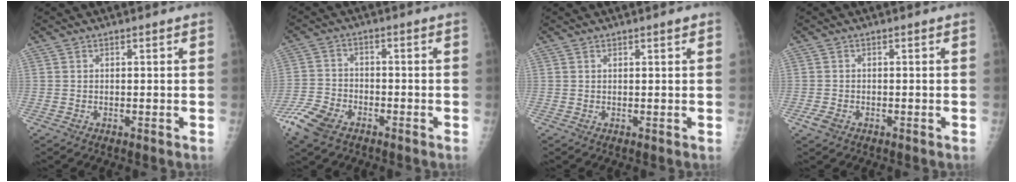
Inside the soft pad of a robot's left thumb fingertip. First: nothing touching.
{"total": 8.6, "force": [-5.4, 4.8, 4.7], "torque": [-0.105, 0.008, -0.107]}
{"total": 1.1, "force": [0.7, 0.4, 0.7], "torque": [-0.004, -0.001, 0.009]}
{"total": 2.1, "force": [-1.1, 1.4, 1.1], "torque": [-0.021, 0.000, -0.020]}